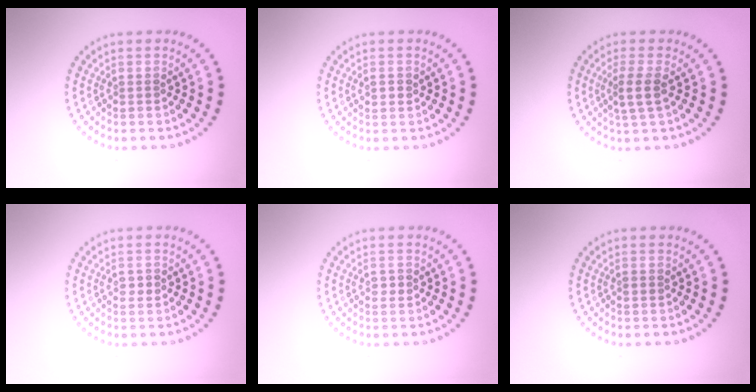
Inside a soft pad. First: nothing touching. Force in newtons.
{"total": 1.1, "press": 1.0, "slide": 0.5}
{"total": 2.2, "press": 1.9, "slide": 1.3}
{"total": 0.9, "press": 0.9, "slide": 0.2}
{"total": 0.9, "press": 0.9, "slide": 0.2}
{"total": 0.6, "press": 0.6, "slide": 0.0}